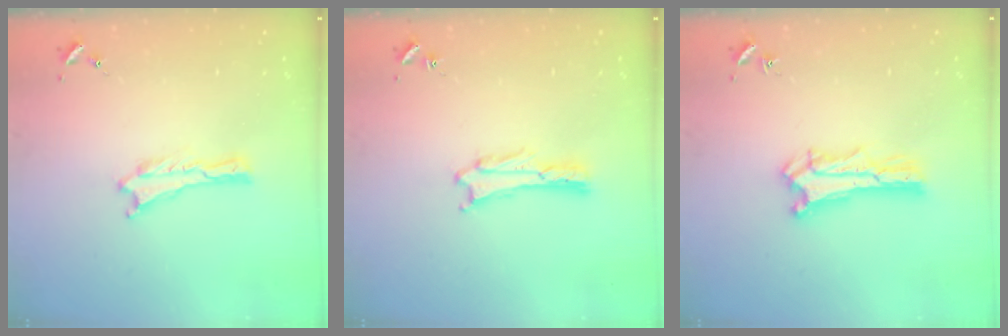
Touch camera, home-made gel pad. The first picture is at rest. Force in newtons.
{"total": 0.0}
{"total": 1.4, "press": 1.4, "slide": 0.2}